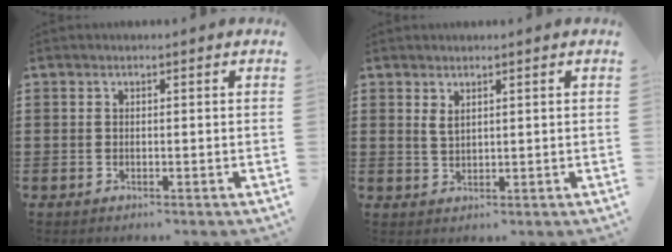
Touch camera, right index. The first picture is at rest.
{"total": 1.6, "force": [1.1, 0.6, 1.0], "torque": [-0.022, 0.003, 0.020]}